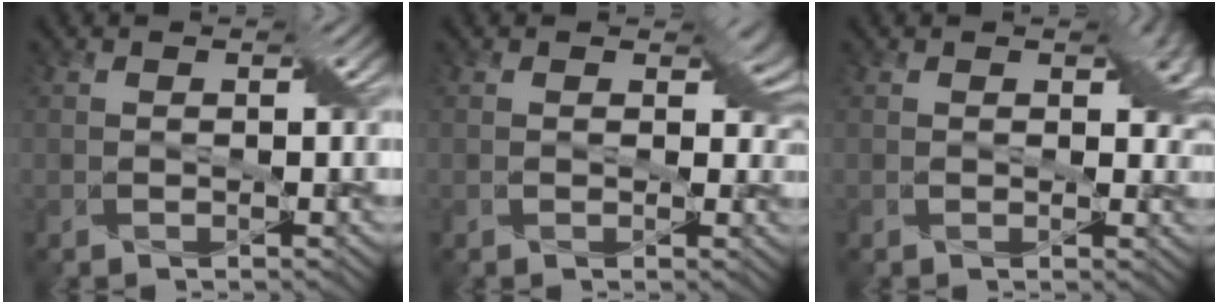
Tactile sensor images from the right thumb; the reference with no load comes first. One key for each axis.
{"total": 2.4, "fx": 1.1, "fy": 1.6, "fz": 1.4, "tx": -0.018, "ty": -0.006, "tz": 0.015}
{"total": 3.2, "fx": 1.3, "fy": 1.8, "fz": 2.3, "tx": -0.028, "ty": -0.004, "tz": 0.020}